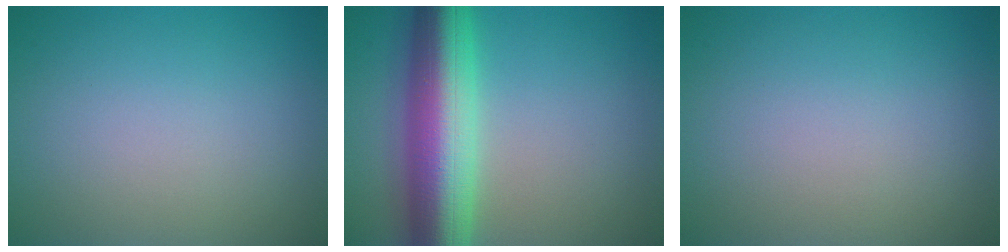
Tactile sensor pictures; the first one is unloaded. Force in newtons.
{"total": 10.5, "press": 10.5, "slide": 0.2}
{"total": 0.0}